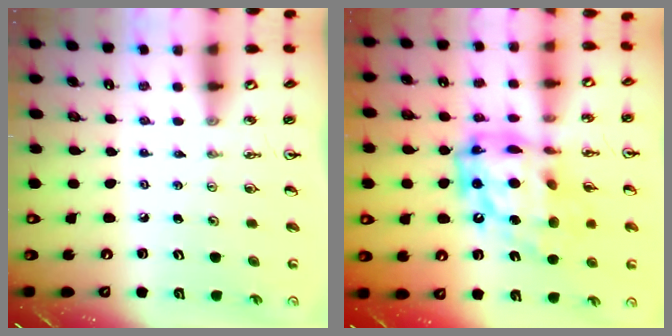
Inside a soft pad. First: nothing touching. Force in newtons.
{"total": 21.2, "press": 21.0, "slide": 2.7}